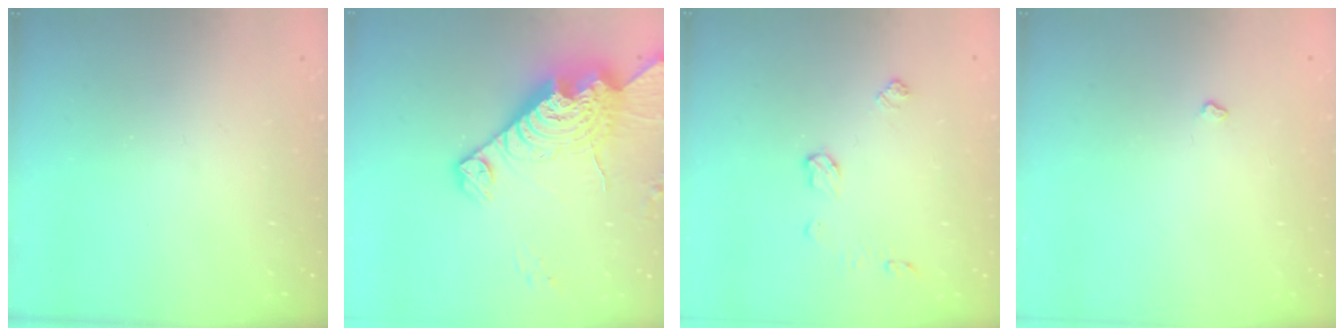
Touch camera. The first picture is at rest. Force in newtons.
{"total": 21.7, "press": 21.6, "slide": 2.0}
{"total": 7.2, "press": 7.2, "slide": 0.7}
{"total": 2.9, "press": 2.9, "slide": 0.5}